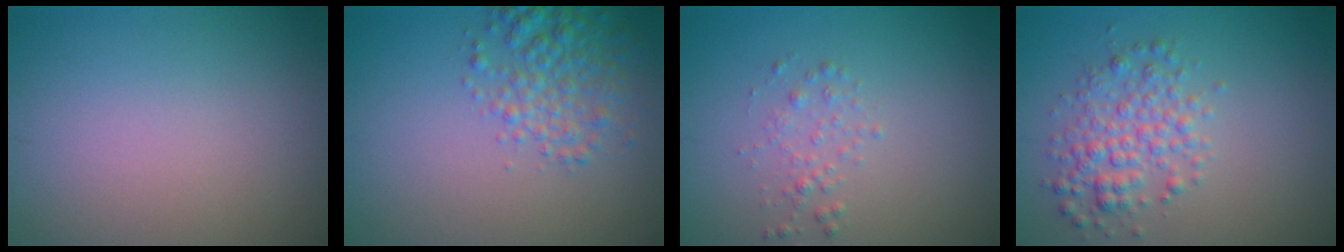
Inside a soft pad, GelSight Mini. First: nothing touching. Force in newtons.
{"total": 3.4, "press": 3.4, "slide": 0.1}
{"total": 1.3, "press": 1.3, "slide": 0.0}
{"total": 3.4, "press": 3.4, "slide": 0.1}